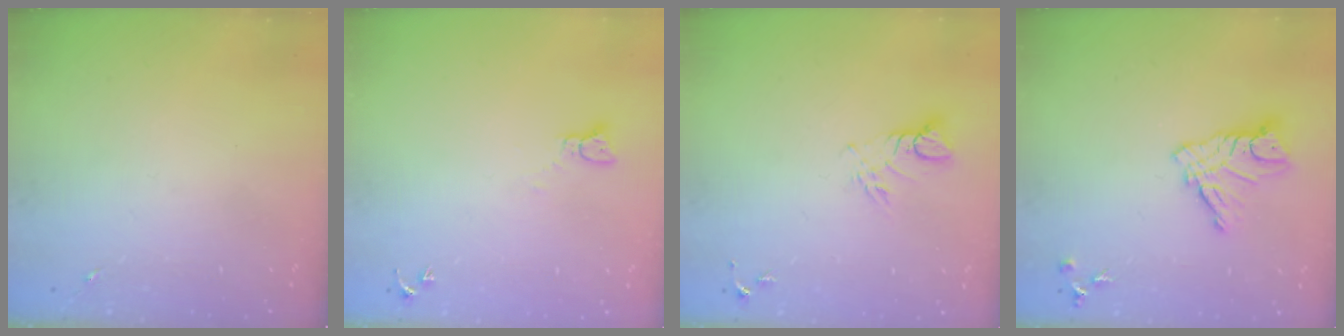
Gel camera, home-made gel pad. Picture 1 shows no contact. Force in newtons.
{"total": 2.3, "press": 2.3, "slide": 0.3}
{"total": 5.3, "press": 5.2, "slide": 0.4}
{"total": 11.6, "press": 11.6, "slide": 0.7}